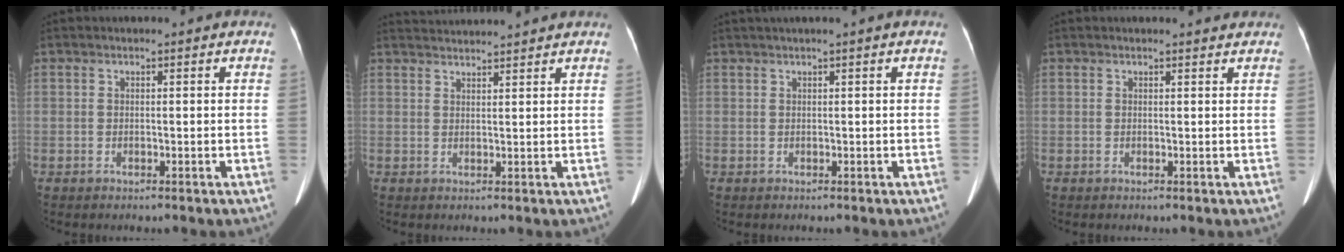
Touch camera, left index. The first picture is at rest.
{"total": 6.1, "force": [5.9, -0.8, 1.2], "torque": [-0.022, 0.029, 0.087]}
{"total": 1.3, "force": [0.8, -0.4, 0.9], "torque": [-0.024, 0.007, 0.025]}
{"total": 2.0, "force": [2.0, 0.3, 0.3], "torque": [-0.011, 0.002, 0.019]}